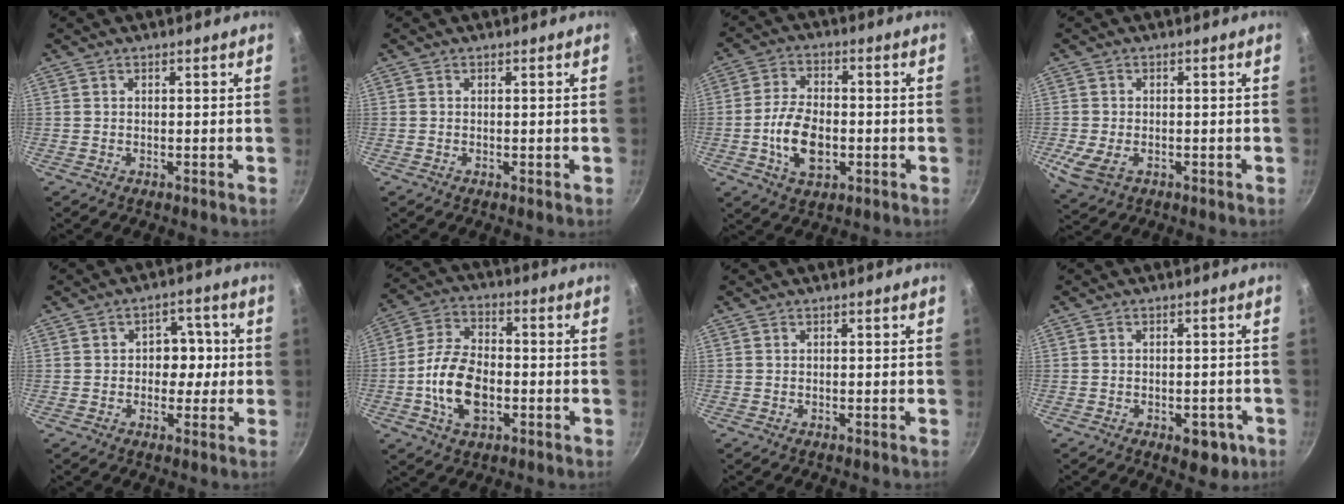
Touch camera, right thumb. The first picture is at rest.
{"total": 0.6, "force": [-0.1, 0.2, 0.5], "torque": [-0.005, 0.000, -0.002]}
{"total": 10.4, "force": [-2.2, 6.2, 8.0], "torque": [-0.139, 0.014, -0.042]}
{"total": 5.6, "force": [-1.5, 3.6, 4.0], "torque": [-0.077, -0.009, -0.026]}
{"total": 6.2, "force": [-0.1, 5.0, 3.7], "torque": [0.006, 0.011, -0.006]}
{"total": 12.5, "force": [-2.8, 7.5, 9.6], "torque": [-0.168, 0.026, -0.058]}
{"total": 0.0}
{"total": 6.1, "force": [-2.6, 3.5, 4.3], "torque": [-0.026, 0.017, -0.023]}